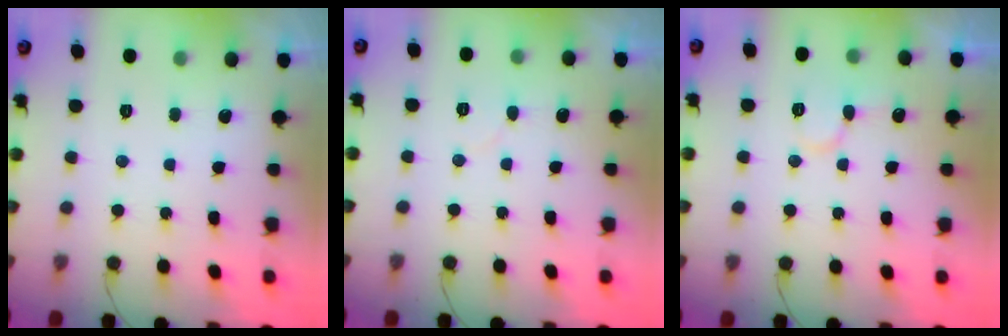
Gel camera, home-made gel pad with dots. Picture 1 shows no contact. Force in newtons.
{"total": 3.5, "press": 3.4, "slide": 0.3}
{"total": 8.3, "press": 8.2, "slide": 1.2}